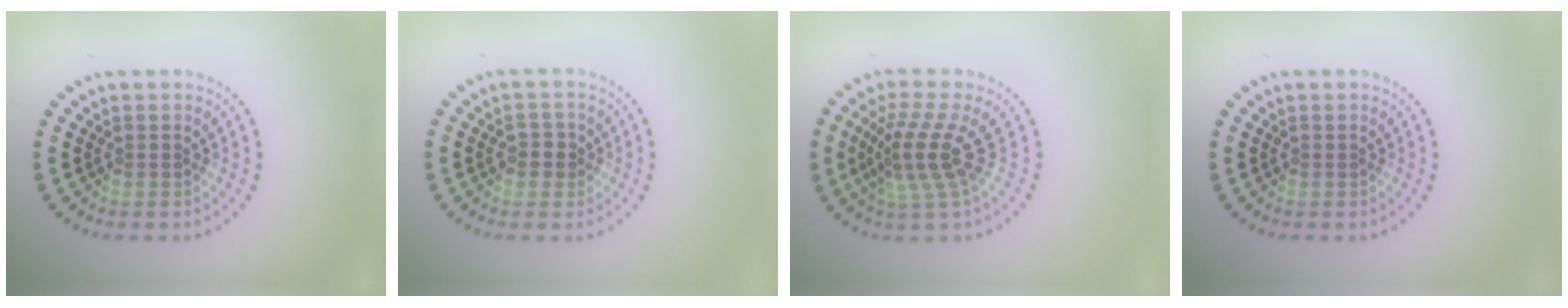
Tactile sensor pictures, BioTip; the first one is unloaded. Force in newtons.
{"total": 1.3, "press": 1.3, "slide": 0.3}
{"total": 3.8, "press": 2.7, "slide": 2.7}
{"total": 0.0}